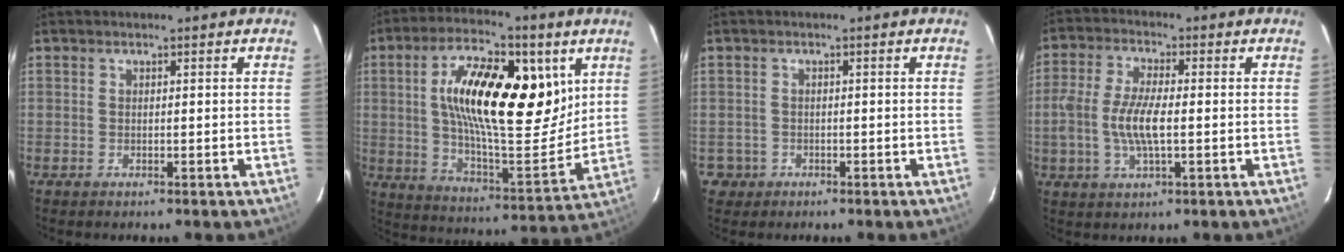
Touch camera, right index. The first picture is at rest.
{"total": 22.1, "force": [6.7, 9.2, 18.9], "torque": [-0.325, 0.010, 0.110]}
{"total": 2.7, "force": [-0.9, 2.6, 0.1], "torque": [-0.005, 0.011, -0.011]}
{"total": 8.5, "force": [-1.1, 2.9, 7.9], "torque": [-0.165, 0.001, -0.024]}